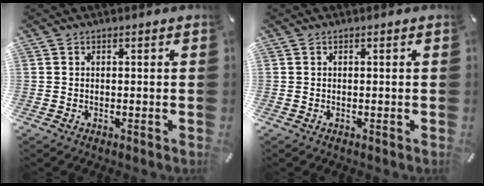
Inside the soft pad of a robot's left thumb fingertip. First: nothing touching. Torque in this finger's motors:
{"motor_torque": [0.00, 0.00, 0.00, 0.00, 0.00]}